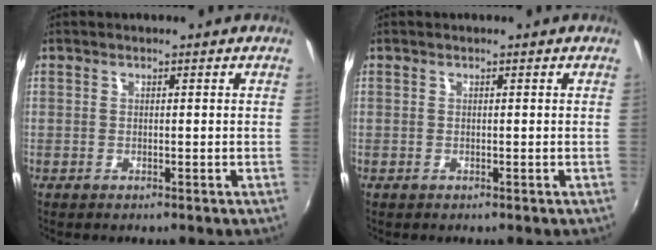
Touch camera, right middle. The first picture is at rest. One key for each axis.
{"total": 0.0}